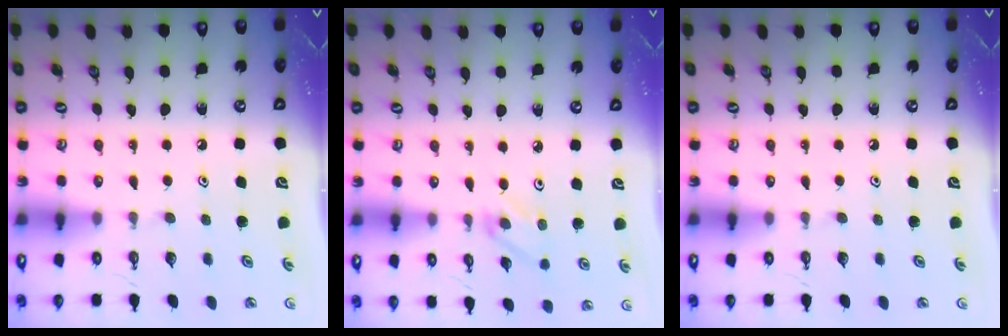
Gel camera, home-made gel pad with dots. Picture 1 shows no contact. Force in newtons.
{"total": 2.8, "press": 2.7, "slide": 0.4}
{"total": 0.0}